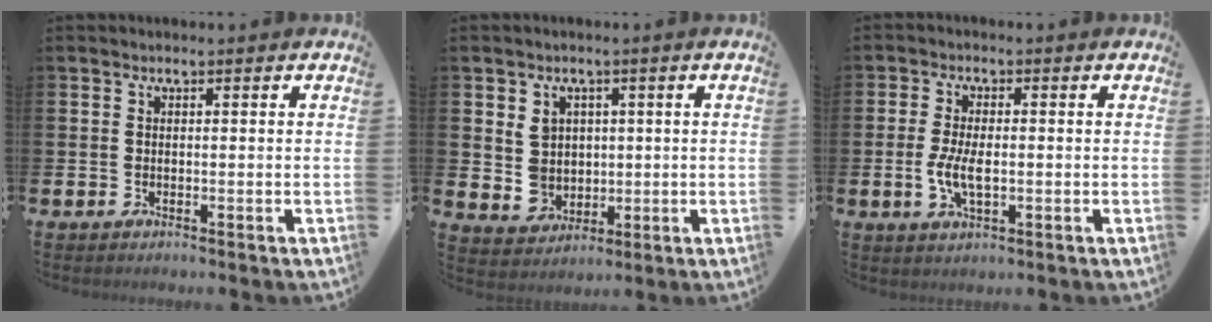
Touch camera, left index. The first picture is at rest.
{"total": 4.5, "force": [1.4, 4.1, 1.1], "torque": [-0.033, 0.009, 0.025]}
{"total": 4.5, "force": [-0.4, 2.1, 4.0], "torque": [-0.078, 0.003, -0.009]}